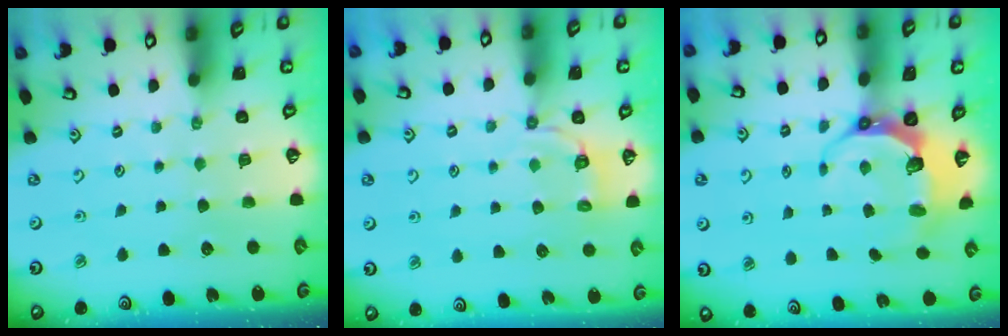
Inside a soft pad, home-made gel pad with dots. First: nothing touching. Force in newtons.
{"total": 3.3, "press": 2.8, "slide": 1.8}
{"total": 7.8, "press": 6.6, "slide": 4.3}